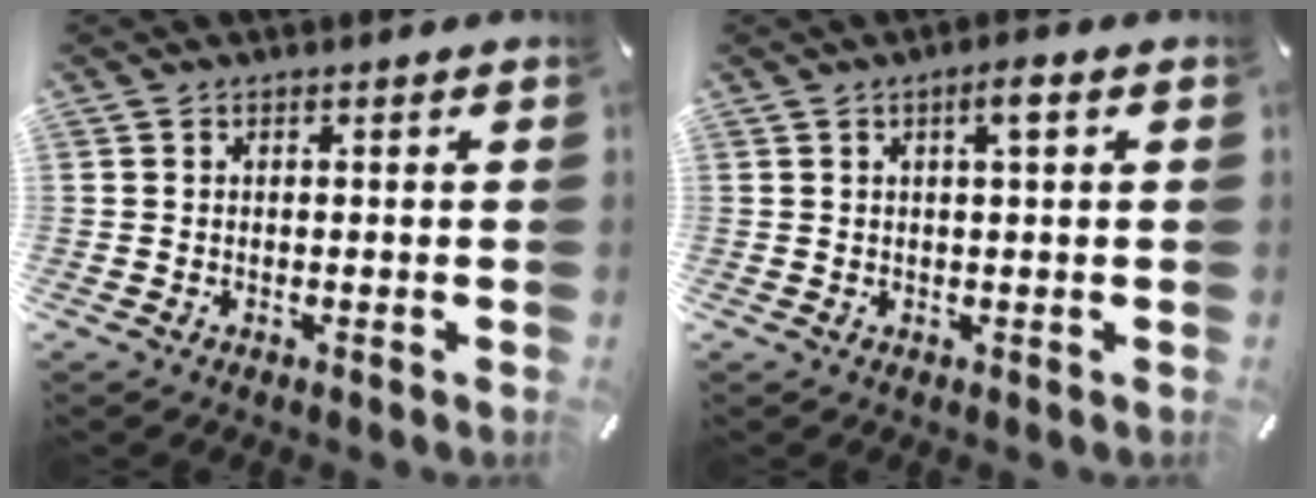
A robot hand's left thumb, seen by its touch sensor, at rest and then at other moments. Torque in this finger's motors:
{"motor_torque": [0.69, 0.53, 0.43, -0.17, 0.14]}